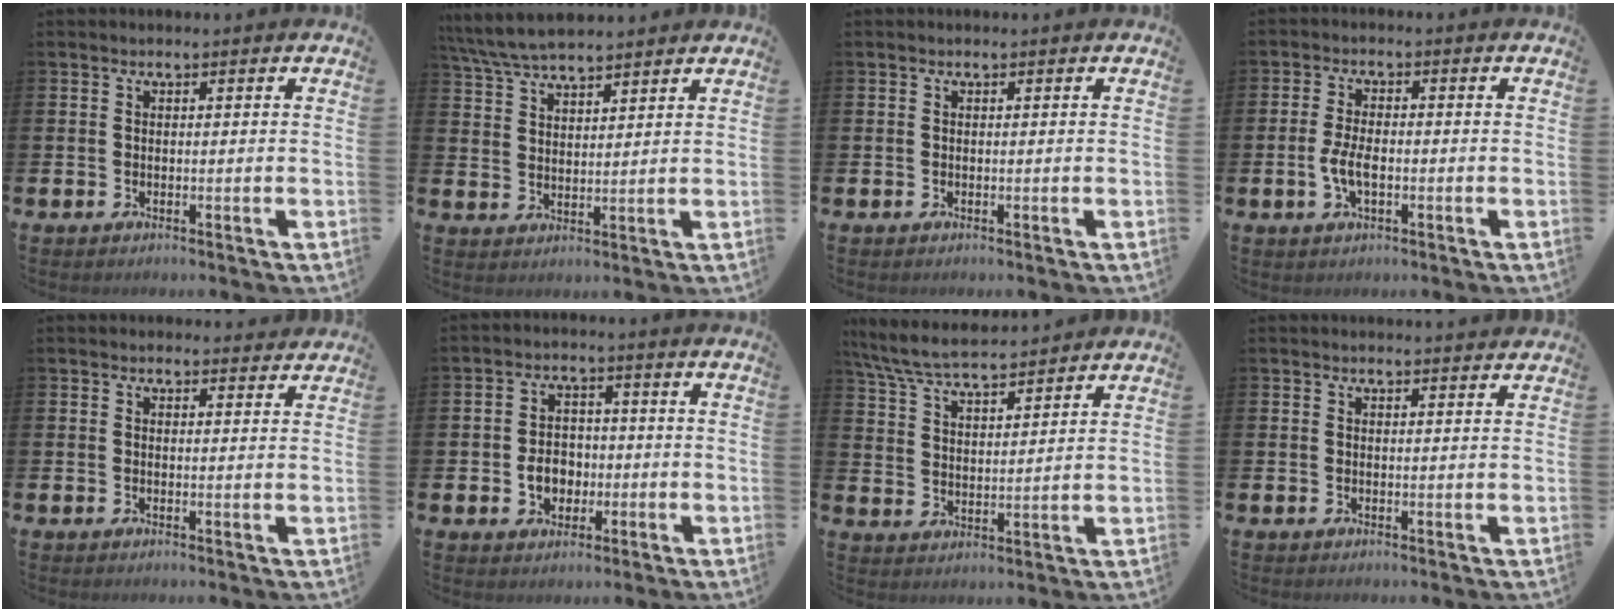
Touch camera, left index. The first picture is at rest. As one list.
[{"total": 5.7, "force": [5.5, 0.9, 1.4], "torque": [-0.050, -0.017, 0.101]}, {"total": 0.0}, {"total": 3.8, "force": [-0.8, 1.7, 3.3], "torque": [-0.059, 0.000, -0.017]}, {"total": 1.5, "force": [1.4, 0.4, 0.0], "torque": [0.008, -0.004, 0.024]}, {"total": 4.5, "force": [-1.0, 3.6, 2.5], "torque": [-0.030, -0.001, -0.027]}, {"total": 6.9, "force": [6.6, 0.8, 2.0], "torque": [-0.065, -0.032, 0.119]}, {"total": 1.2, "force": [1.2, 0.0, 0.1], "torque": [0.006, -0.007, 0.020]}]